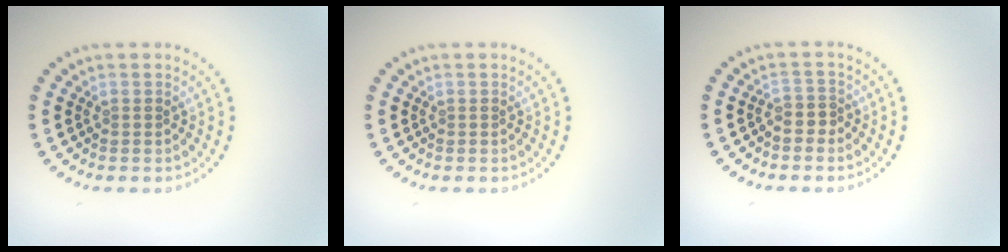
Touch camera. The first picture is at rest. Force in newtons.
{"total": 0.0}
{"total": 1.3, "press": 0.9, "slide": 0.9}